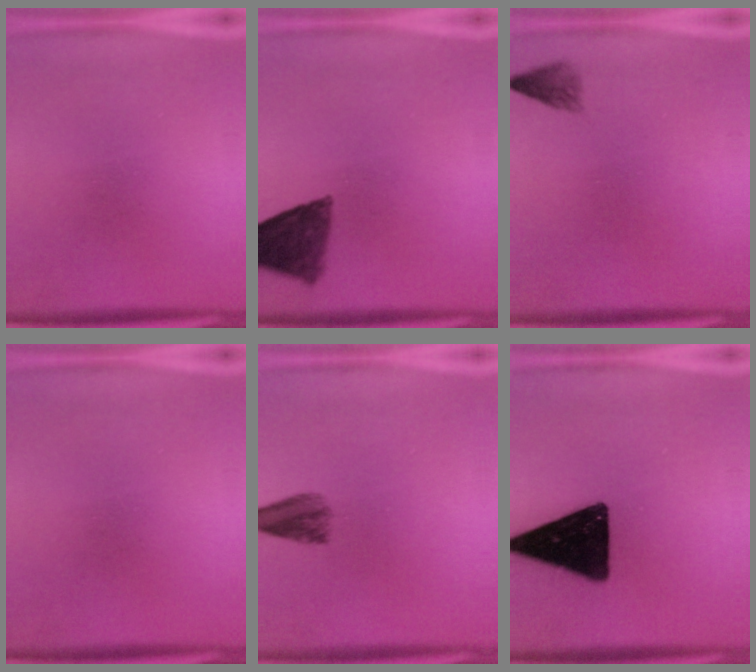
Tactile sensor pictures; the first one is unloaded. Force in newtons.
{"total": 9.2}
{"total": 1.8}
{"total": 0.0}
{"total": 4.1}
{"total": 18.7}